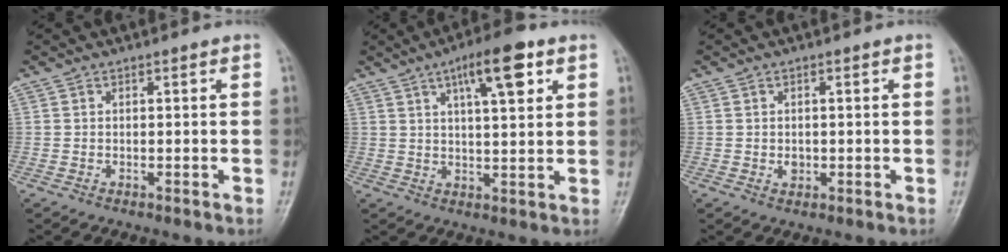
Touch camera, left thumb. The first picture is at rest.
{"total": 10.2, "force": [4.9, 3.1, 8.5], "torque": [-0.119, -0.012, 0.073]}
{"total": 1.6, "force": [-0.1, 1.3, 0.9], "torque": [-0.007, 0.001, 0.001]}